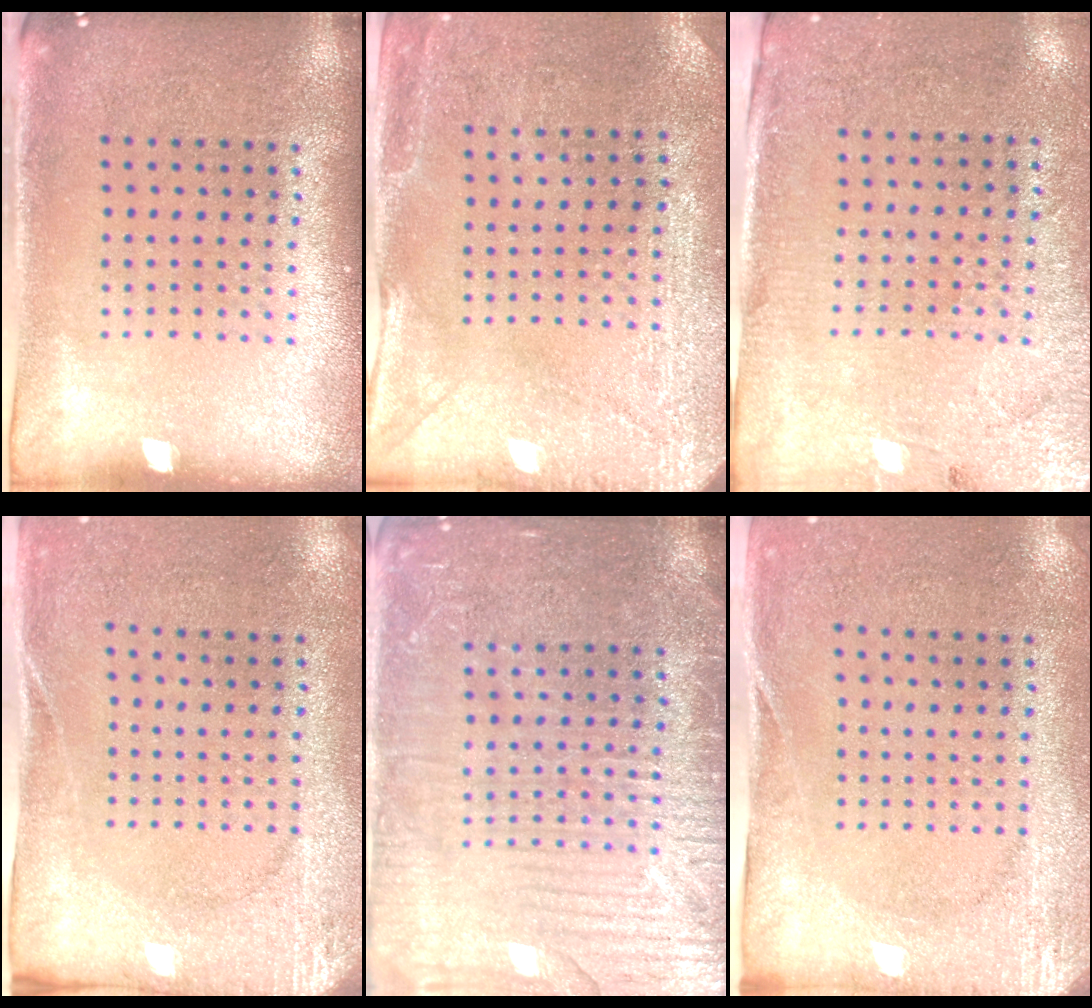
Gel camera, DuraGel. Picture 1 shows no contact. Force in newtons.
{"total": 2.9, "press": 2.7, "slide": 1.0}
{"total": 2.8, "press": 2.6, "slide": 1.2}
{"total": 2.7, "press": 2.0, "slide": 1.7}
{"total": 3.8, "press": 3.8, "slide": 0.4}
{"total": 2.7, "press": 2.1, "slide": 1.7}